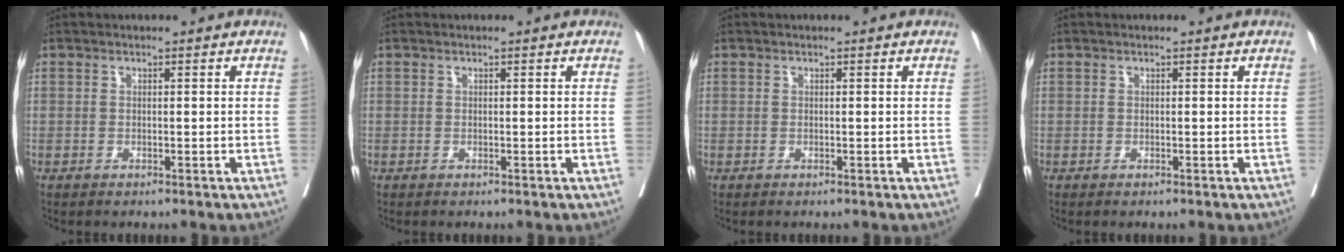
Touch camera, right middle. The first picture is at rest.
{"total": 0.0}
{"total": 0.0}
{"total": 0.0}